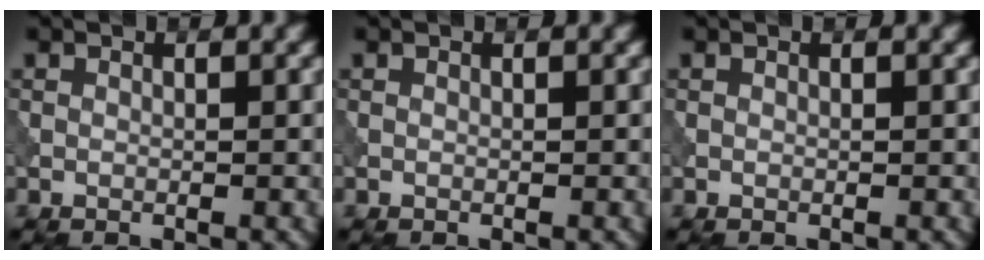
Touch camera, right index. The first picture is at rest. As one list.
[{"total": 0.0}, {"total": 0.0}]